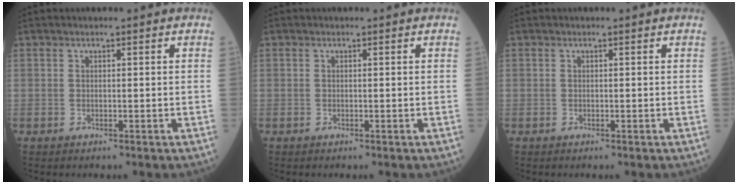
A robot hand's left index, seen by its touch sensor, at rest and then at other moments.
{"total": 0.0}
{"total": 0.0}